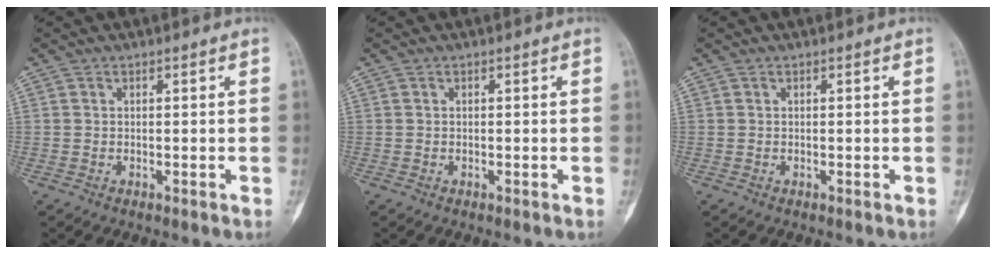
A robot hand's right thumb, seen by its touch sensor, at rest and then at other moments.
{"total": 0.0}
{"total": 0.0}